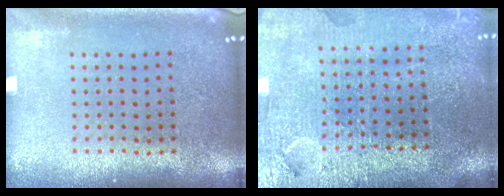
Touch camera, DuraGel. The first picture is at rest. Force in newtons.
{"total": 3.6, "press": 3.4, "slide": 1.3}